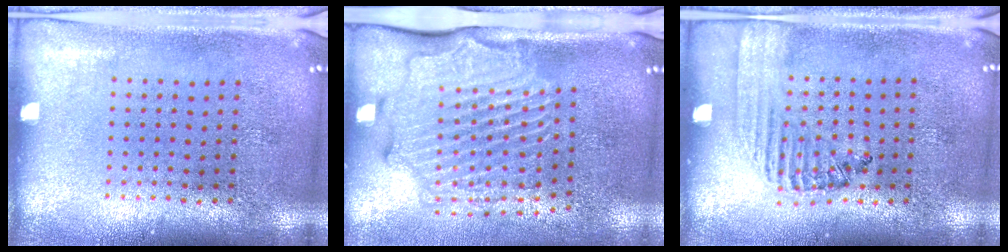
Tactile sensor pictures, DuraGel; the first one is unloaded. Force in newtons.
{"total": 2.7, "press": 2.2, "slide": 1.7}
{"total": 1.4, "press": 1.2, "slide": 0.7}